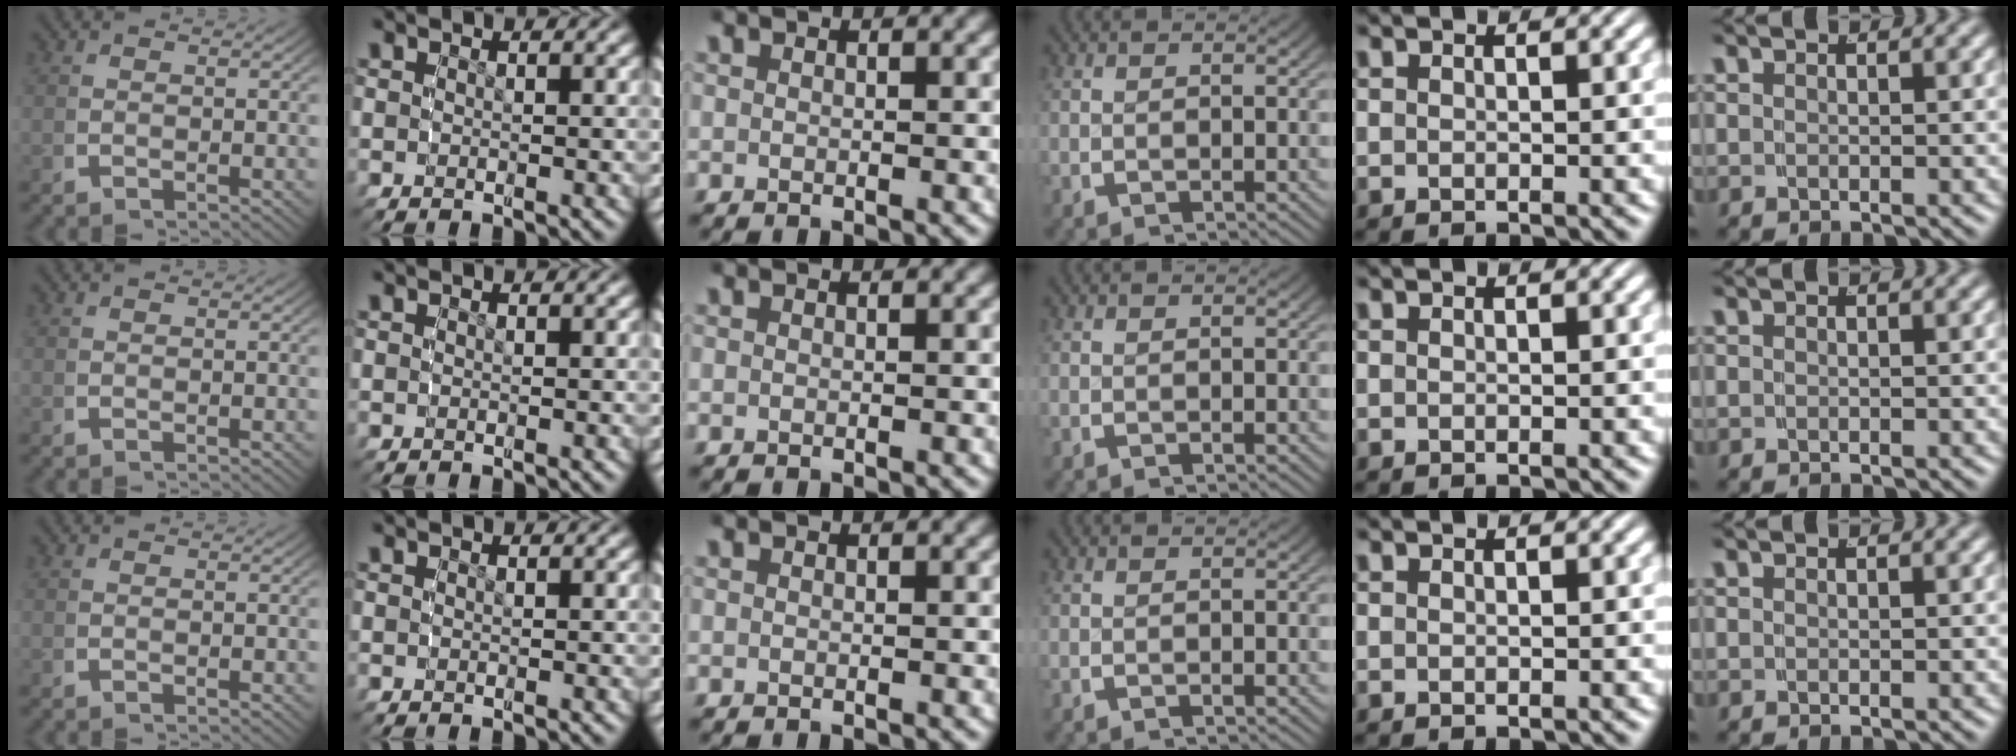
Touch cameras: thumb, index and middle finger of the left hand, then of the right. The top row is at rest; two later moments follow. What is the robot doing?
{"motion": "reach", "object": "coat"}